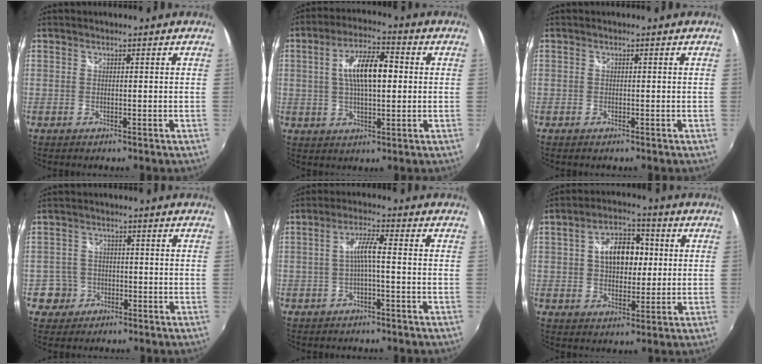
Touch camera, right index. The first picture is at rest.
{"total": 10.0, "force": [1.2, 3.7, 9.3], "torque": [-0.167, 0.014, 0.020]}
{"total": 0.6, "force": [-0.5, 0.3, 0.2], "torque": [-0.003, -0.004, -0.011]}
{"total": 4.6, "force": [-1.7, 4.3, 0.1], "torque": [-0.007, 0.023, -0.026]}
{"total": 3.9, "force": [-1.0, 0.0, 3.8], "torque": [-0.078, 0.007, -0.019]}
{"total": 10.1, "force": [1.5, 6.4, 7.7], "torque": [-0.131, 0.022, 0.026]}